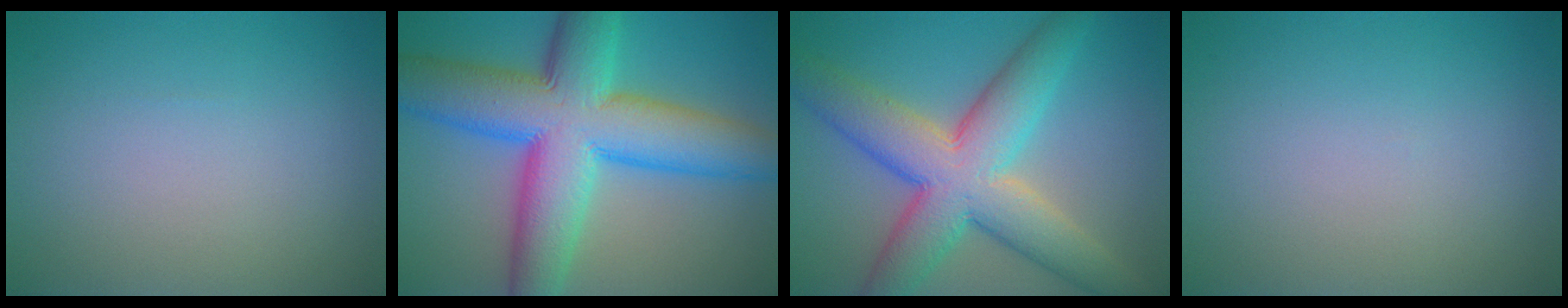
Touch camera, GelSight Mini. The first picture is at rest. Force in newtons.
{"total": 13.4, "press": 13.4, "slide": 0.1}
{"total": 10.1, "press": 10.1, "slide": 0.5}
{"total": 0.0}